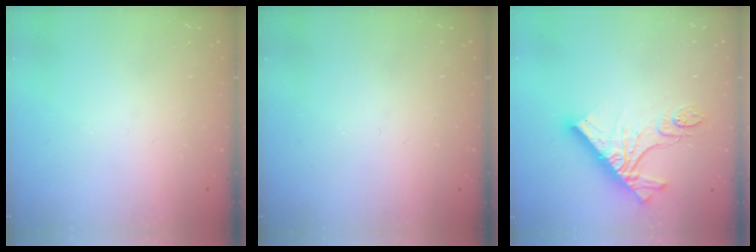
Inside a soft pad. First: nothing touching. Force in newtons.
{"total": 0.0}
{"total": 14.3, "press": 14.3, "slide": 1.5}